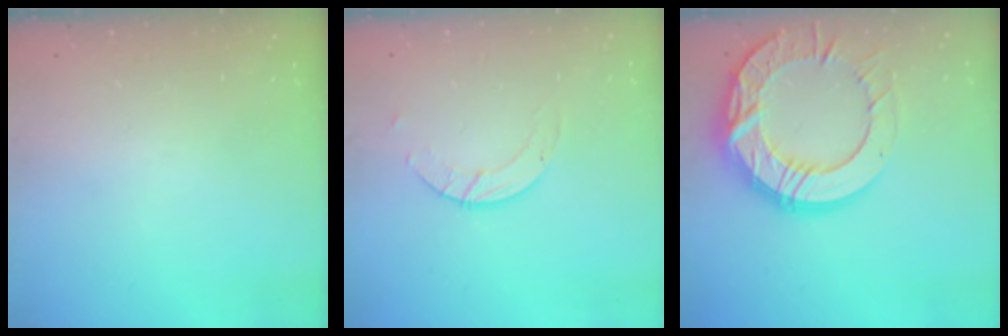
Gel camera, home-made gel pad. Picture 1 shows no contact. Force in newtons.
{"total": 2.8, "press": 2.8, "slide": 0.3}
{"total": 22.7, "press": 22.7, "slide": 1.8}